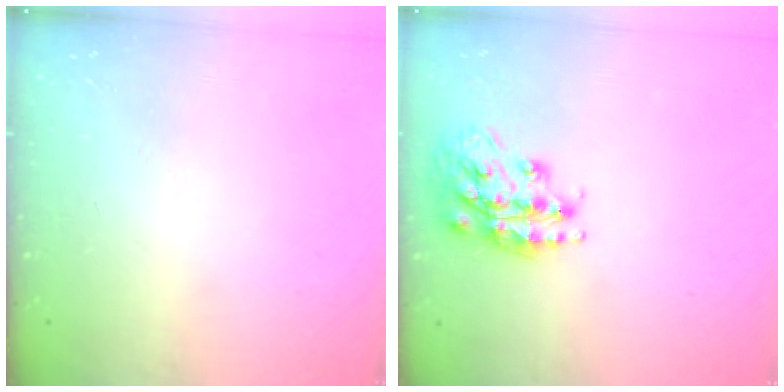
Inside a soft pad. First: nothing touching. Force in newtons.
{"total": 16.8, "press": 16.7, "slide": 1.5}